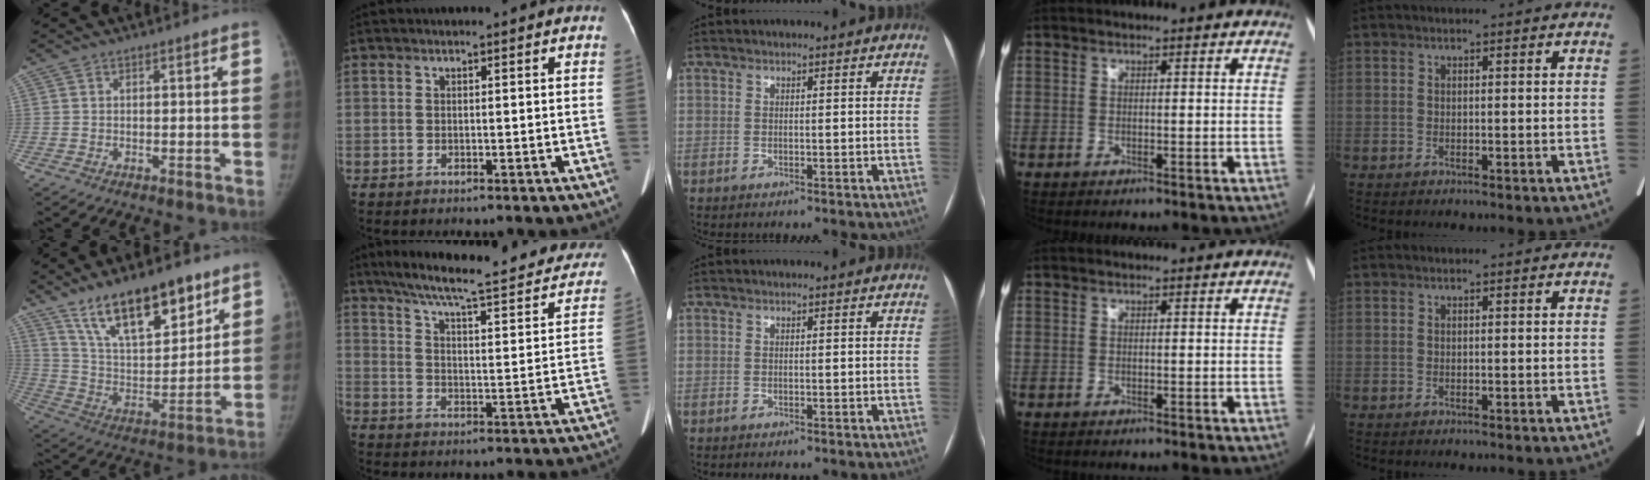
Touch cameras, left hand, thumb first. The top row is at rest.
{"thumb": {"total": 19.8, "force": [12.9, 8.1, 12.8], "torque": [-0.170, -0.062, 0.233]}, "index": {"total": 27.9, "force": [23.0, 4.7, 15.1], "torque": [-0.217, -0.016, 0.289]}}